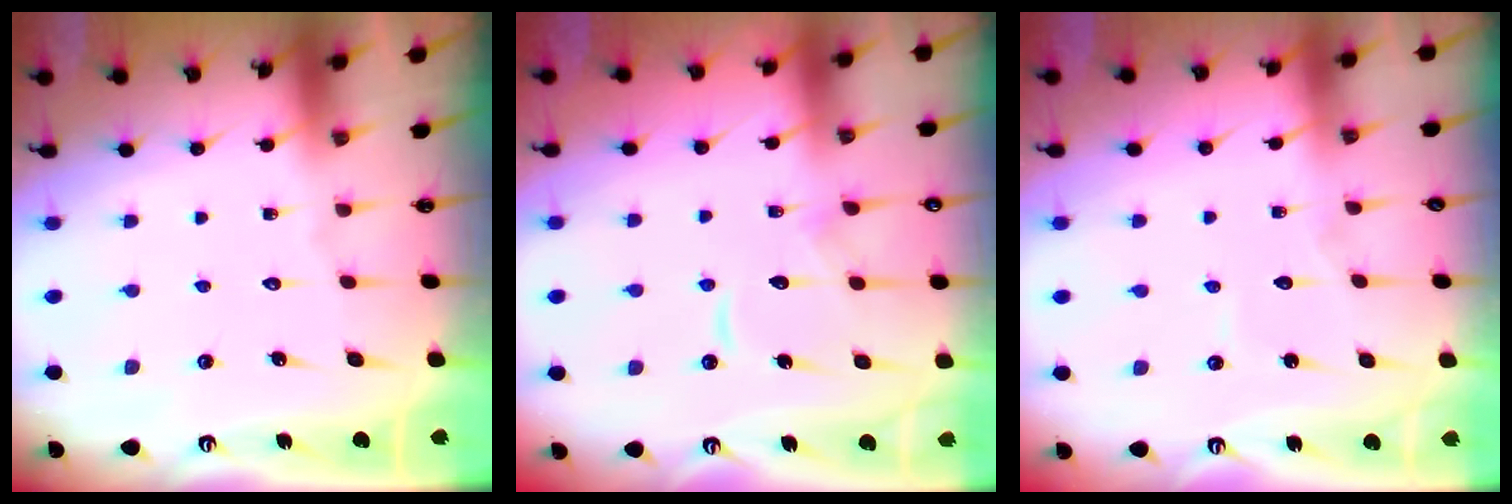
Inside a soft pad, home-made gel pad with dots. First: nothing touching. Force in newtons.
{"total": 10.1, "press": 10.0, "slide": 1.1}
{"total": 4.5, "press": 4.5, "slide": 0.3}